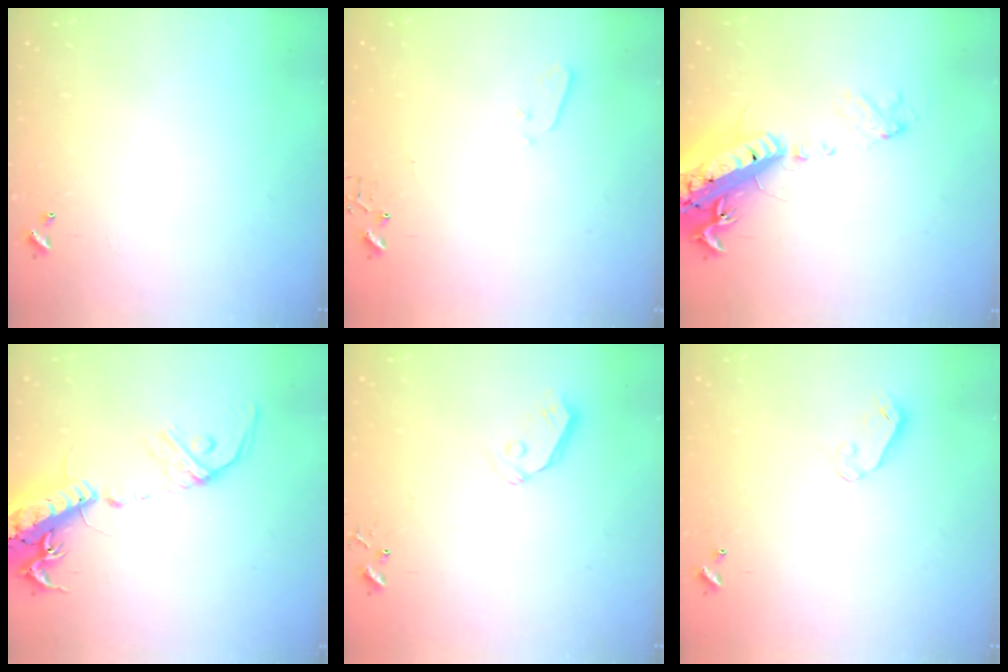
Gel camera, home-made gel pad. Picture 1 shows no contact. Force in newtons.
{"total": 2.9, "press": 2.8, "slide": 0.7}
{"total": 23.7, "press": 23.2, "slide": 5.2}
{"total": 22.8, "press": 22.5, "slide": 3.8}
{"total": 7.3, "press": 7.2, "slide": 0.8}
{"total": 5.4, "press": 5.4, "slide": 0.5}